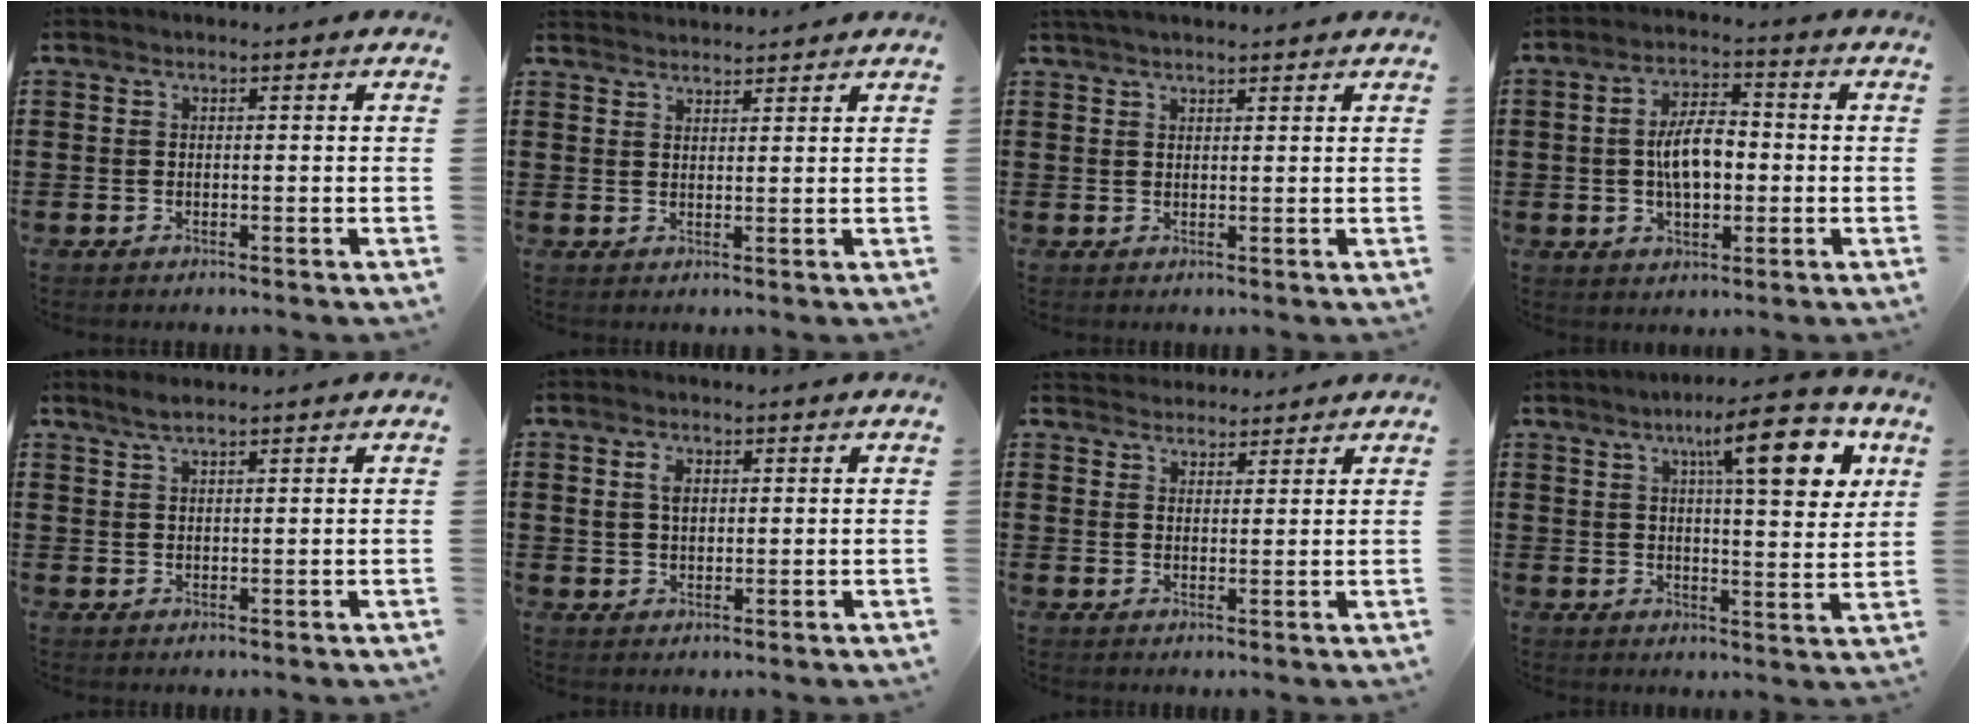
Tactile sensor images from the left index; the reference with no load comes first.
{"total": 2.1, "force": [2.1, 0.0, -0.2], "torque": [-0.001, -0.003, 0.041]}
{"total": 2.0, "force": [1.8, 0.3, 0.7], "torque": [-0.016, 0.004, 0.035]}
{"total": 7.4, "force": [-0.5, 3.6, 6.4], "torque": [-0.116, 0.006, -0.014]}
{"total": 2.1, "force": [1.6, 0.2, 1.2], "torque": [-0.028, 0.001, 0.030]}
{"total": 2.5, "force": [1.0, 1.5, 1.7], "torque": [-0.039, 0.007, 0.018]}
{"total": 2.6, "force": [2.5, 0.5, -0.5], "torque": [0.002, -0.005, 0.049]}
{"total": 12.9, "force": [6.6, 3.1, 10.6], "torque": [-0.160, -0.014, 0.099]}